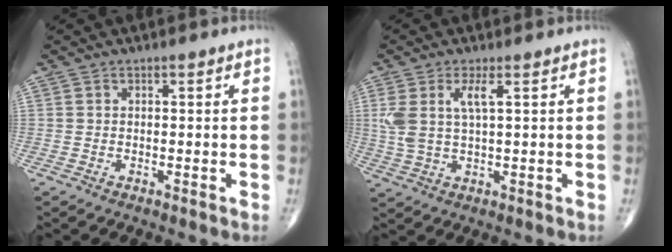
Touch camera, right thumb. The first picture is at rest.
{"total": 5.4, "force": [1.7, 1.6, 4.9], "torque": [-0.126, -0.006, 0.043]}